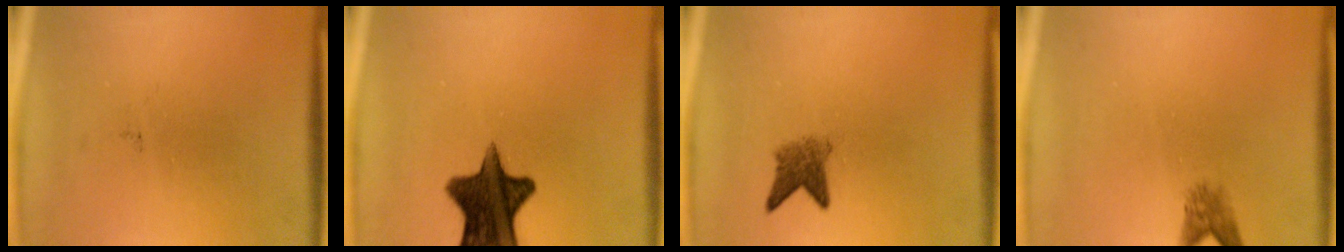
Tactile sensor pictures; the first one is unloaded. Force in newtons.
{"total": 12.8}
{"total": 3.1}
{"total": 2.0}